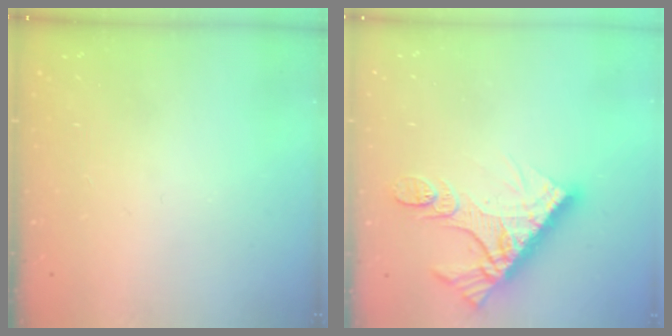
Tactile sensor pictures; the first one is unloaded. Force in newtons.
{"total": 15.5, "press": 15.4, "slide": 1.4}